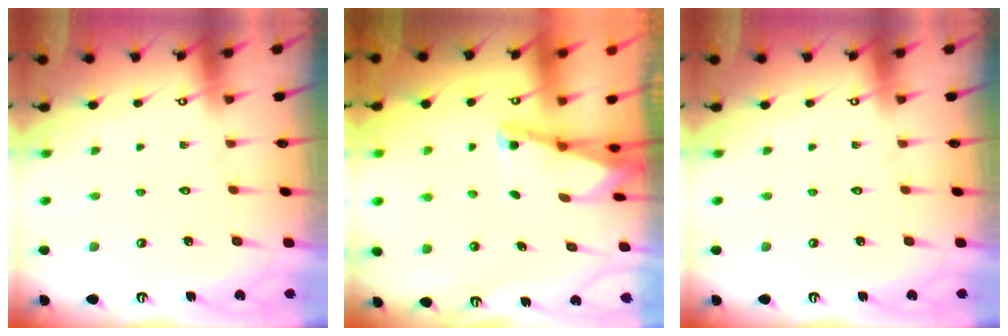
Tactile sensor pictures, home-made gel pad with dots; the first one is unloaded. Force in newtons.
{"total": 2.3, "press": 2.2, "slide": 0.4}
{"total": 0.0}